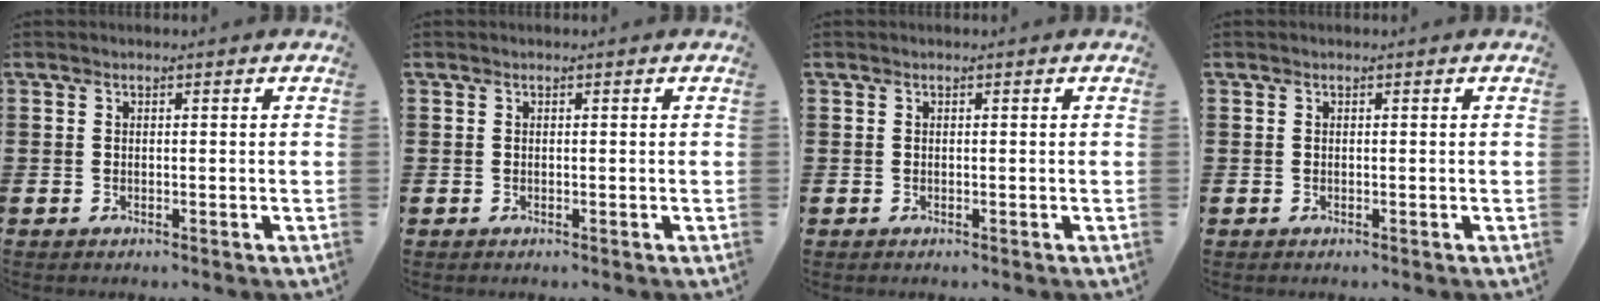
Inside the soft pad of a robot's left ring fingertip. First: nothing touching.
{"total": 0.0}
{"total": 0.0}
{"total": 0.0}